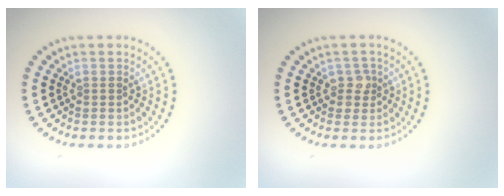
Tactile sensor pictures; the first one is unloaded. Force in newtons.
{"total": 1.5, "press": 1.3, "slide": 0.7}